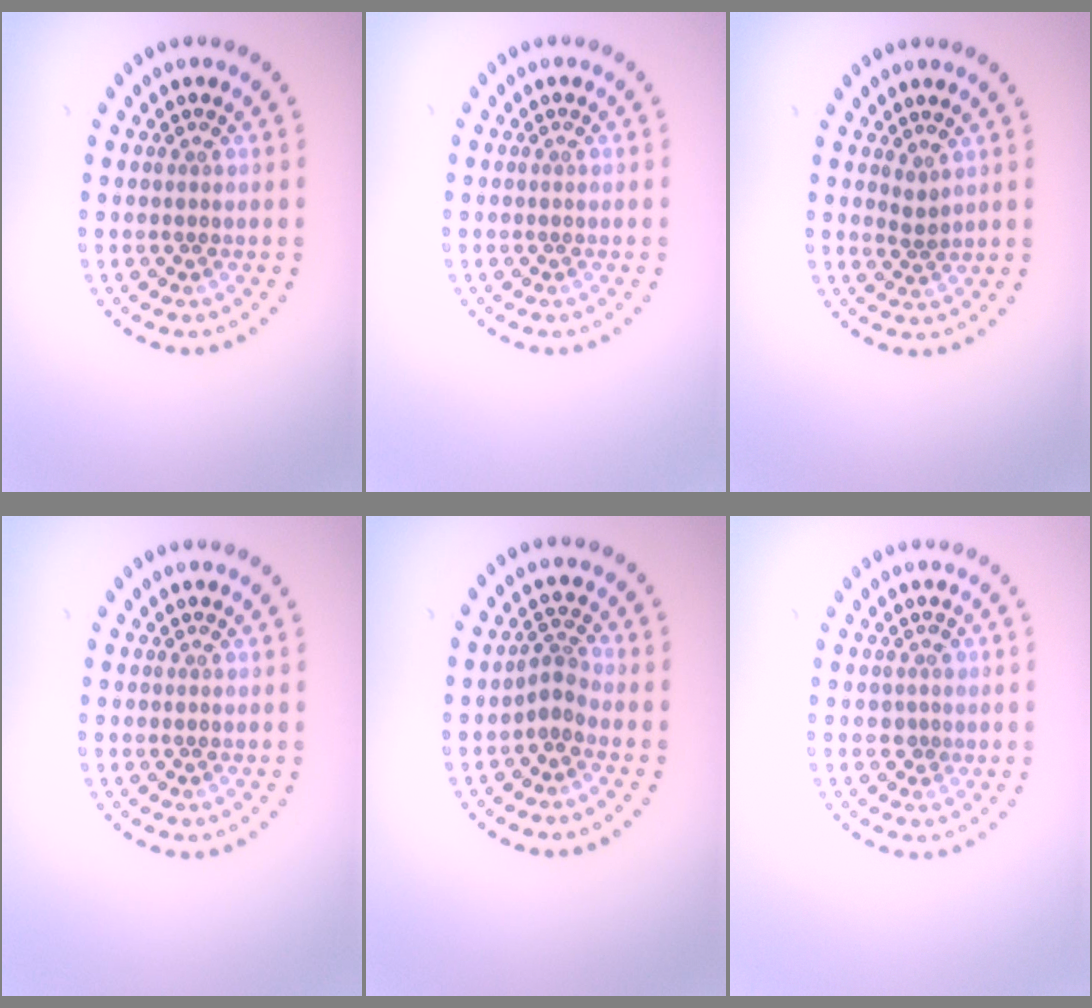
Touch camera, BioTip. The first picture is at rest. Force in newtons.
{"total": 0.0}
{"total": 1.1, "press": 0.7, "slide": 0.8}
{"total": 0.0}
{"total": 1.9, "press": 1.2, "slide": 1.5}
{"total": 1.0, "press": 0.8, "slide": 0.6}